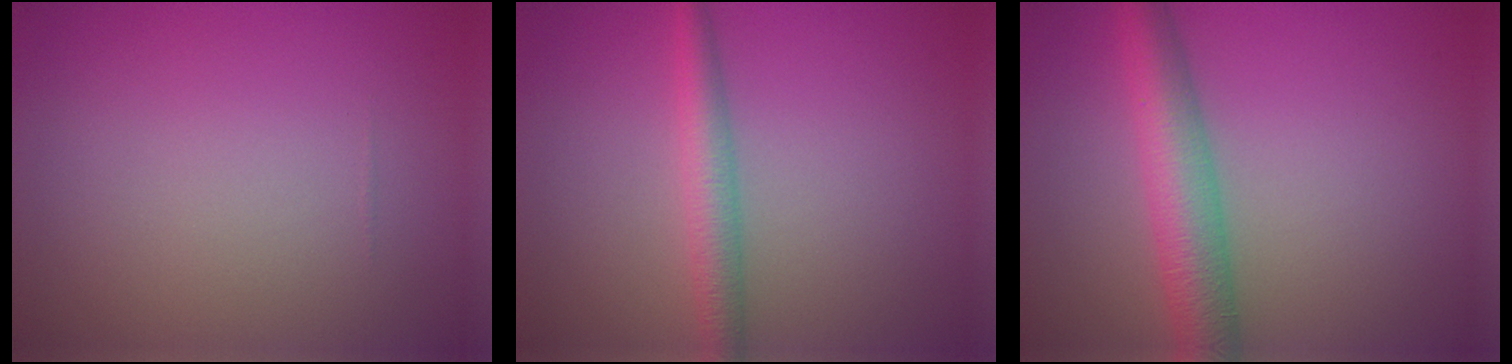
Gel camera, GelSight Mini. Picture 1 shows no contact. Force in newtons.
{"total": 2.9, "press": 2.9, "slide": 0.1}
{"total": 5.7, "press": 5.7, "slide": 0.1}